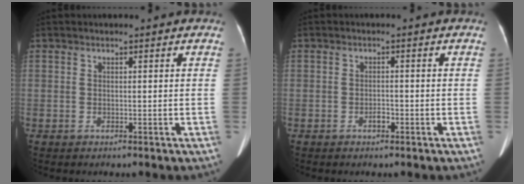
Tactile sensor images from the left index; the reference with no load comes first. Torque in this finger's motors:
{"motor_torque": [0.02, 0.02, 0.00, 0.00]}